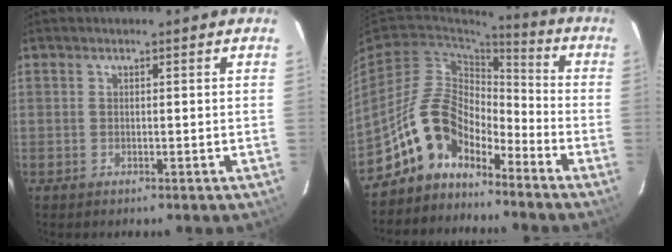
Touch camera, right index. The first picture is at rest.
{"total": 11.1, "force": [-8.1, 6.2, 4.4], "torque": [-0.088, 0.034, -0.155]}